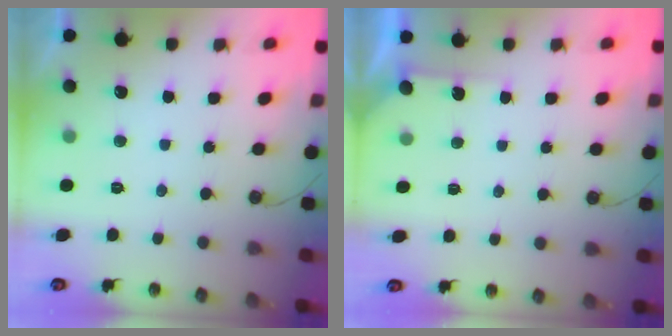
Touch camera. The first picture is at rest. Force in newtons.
{"total": 2.8, "press": 2.8, "slide": 0.4}